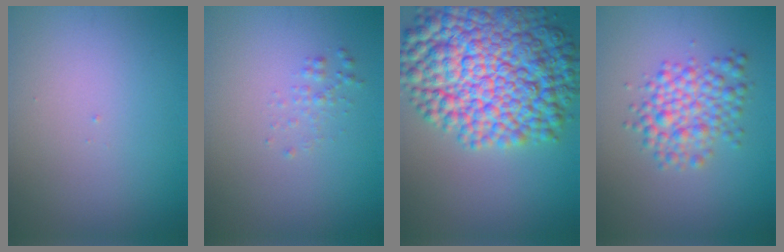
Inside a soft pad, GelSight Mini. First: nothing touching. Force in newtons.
{"total": 0.9, "press": 0.9, "slide": 0.1}
{"total": 13.7, "press": 13.7, "slide": 0.1}
{"total": 4.1, "press": 4.1, "slide": 0.1}